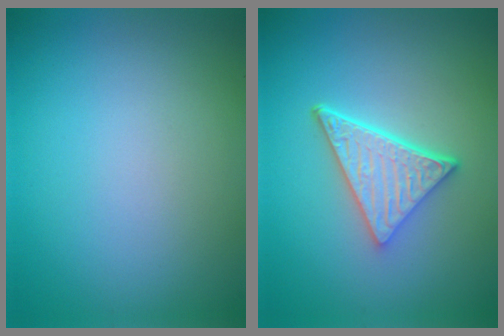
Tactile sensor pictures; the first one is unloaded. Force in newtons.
{"total": 5.3, "press": 3.7, "slide": 3.8}